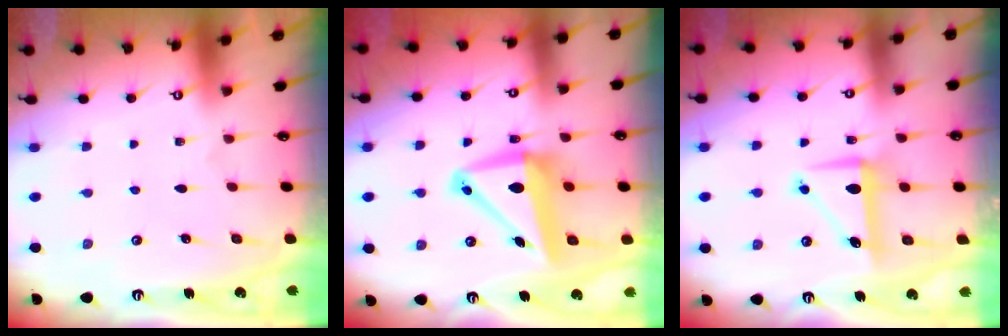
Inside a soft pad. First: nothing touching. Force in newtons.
{"total": 11.4, "press": 11.0, "slide": 3.0}
{"total": 8.4, "press": 8.4, "slide": 0.6}